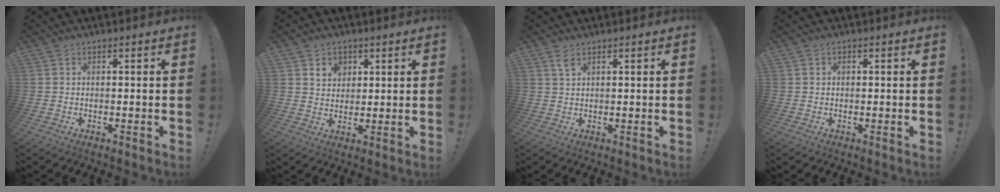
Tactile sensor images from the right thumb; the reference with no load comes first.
{"total": 5.6, "force": [2.9, 4.5, 1.9], "torque": [-0.027, -0.010, 0.052]}
{"total": 2.8, "force": [1.6, 1.0, 2.1], "torque": [-0.042, 0.001, 0.029]}
{"total": 0.8, "force": [0.1, 0.8, 0.3], "torque": [-0.011, 0.005, 0.002]}